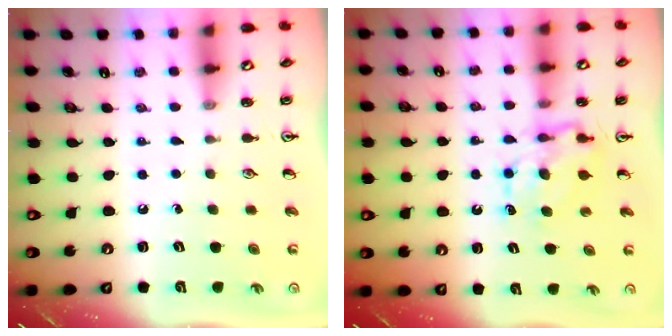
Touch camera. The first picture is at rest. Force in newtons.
{"total": 7.4, "press": 7.4, "slide": 0.2}